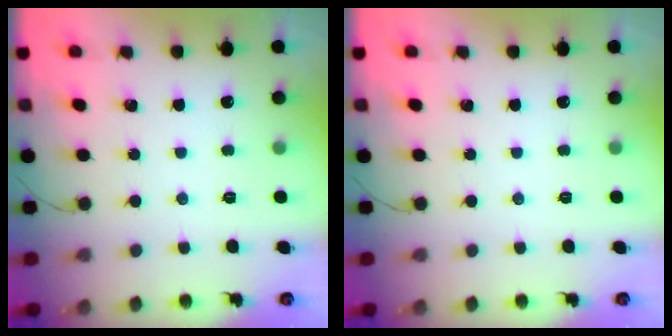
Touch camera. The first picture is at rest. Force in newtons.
{"total": 0.0}